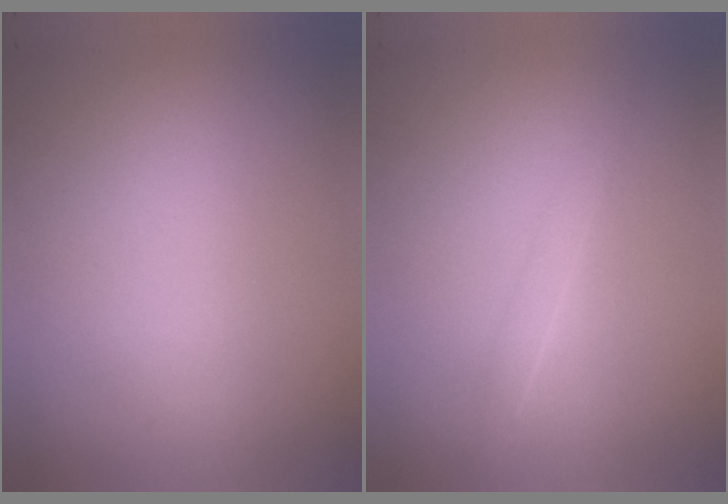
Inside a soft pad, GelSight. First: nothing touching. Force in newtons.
{"total": 1.1}